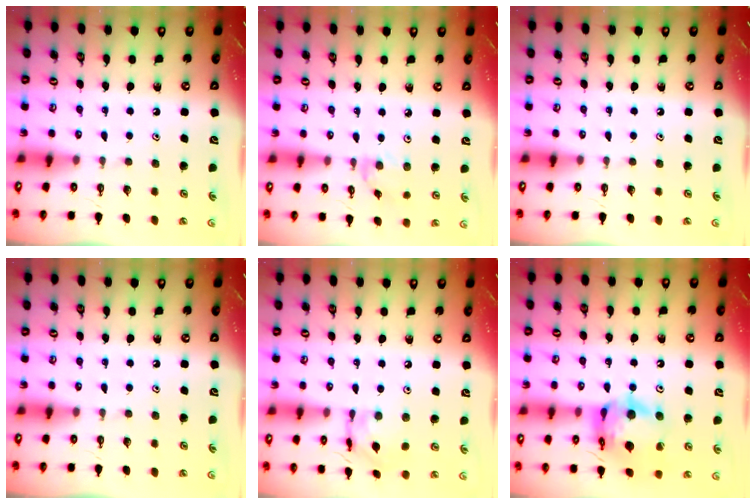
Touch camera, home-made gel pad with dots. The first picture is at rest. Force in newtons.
{"total": 2.6, "press": 2.6, "slide": 0.4}
{"total": 0.0}
{"total": 0.0}
{"total": 10.2, "press": 10.2, "slide": 0.7}
{"total": 15.6, "press": 15.5, "slide": 1.8}